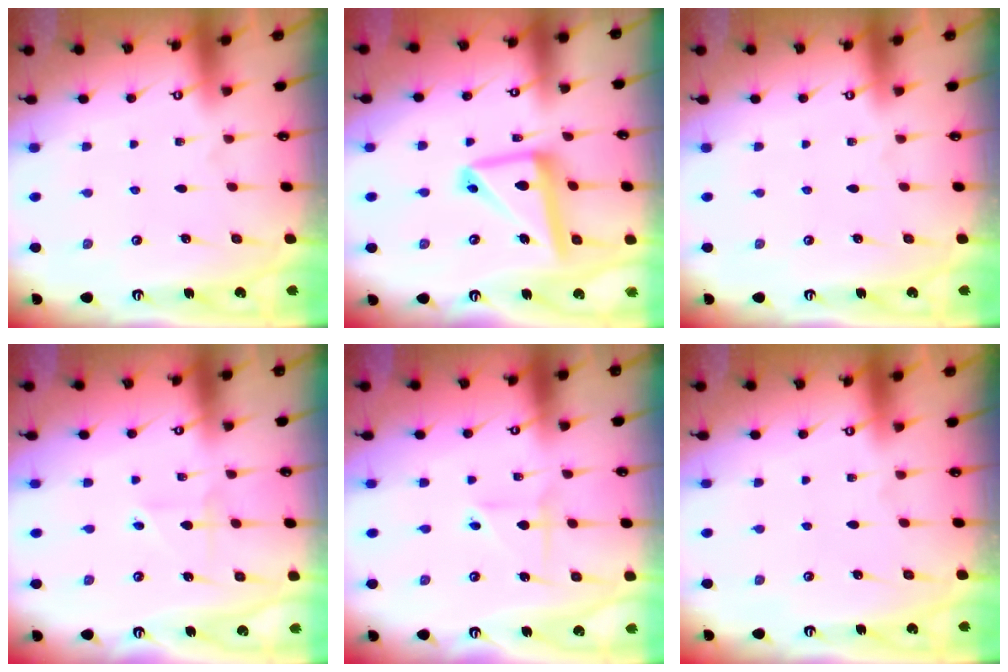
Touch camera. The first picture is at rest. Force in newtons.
{"total": 14.9, "press": 14.8, "slide": 1.4}
{"total": 0.0}
{"total": 2.7, "press": 2.6, "slide": 0.3}
{"total": 2.3, "press": 2.1, "slide": 0.9}
{"total": 0.0}